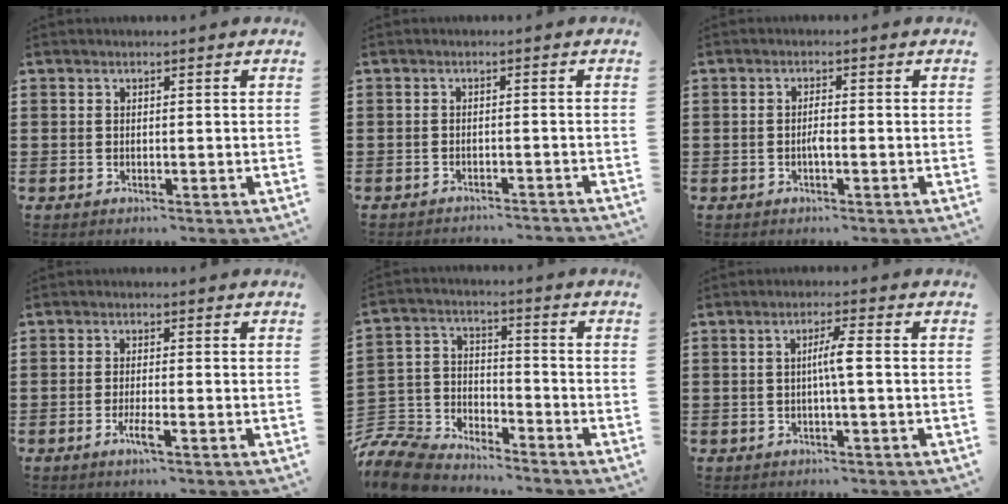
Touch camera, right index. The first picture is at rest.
{"total": 1.6, "force": [-1.6, -0.1, 0.2], "torque": [-0.005, 0.002, -0.033]}
{"total": 1.6, "force": [-0.6, 0.3, 1.5], "torque": [-0.029, 0.000, -0.010]}
{"total": 3.0, "force": [-1.6, 0.3, 2.6], "torque": [-0.057, -0.008, -0.032]}
{"total": 9.0, "force": [-8.7, 2.0, 1.3], "torque": [-0.055, 0.008, -0.182]}
{"total": 3.5, "force": [-0.1, -0.1, 3.4], "torque": [-0.065, -0.003, -0.007]}